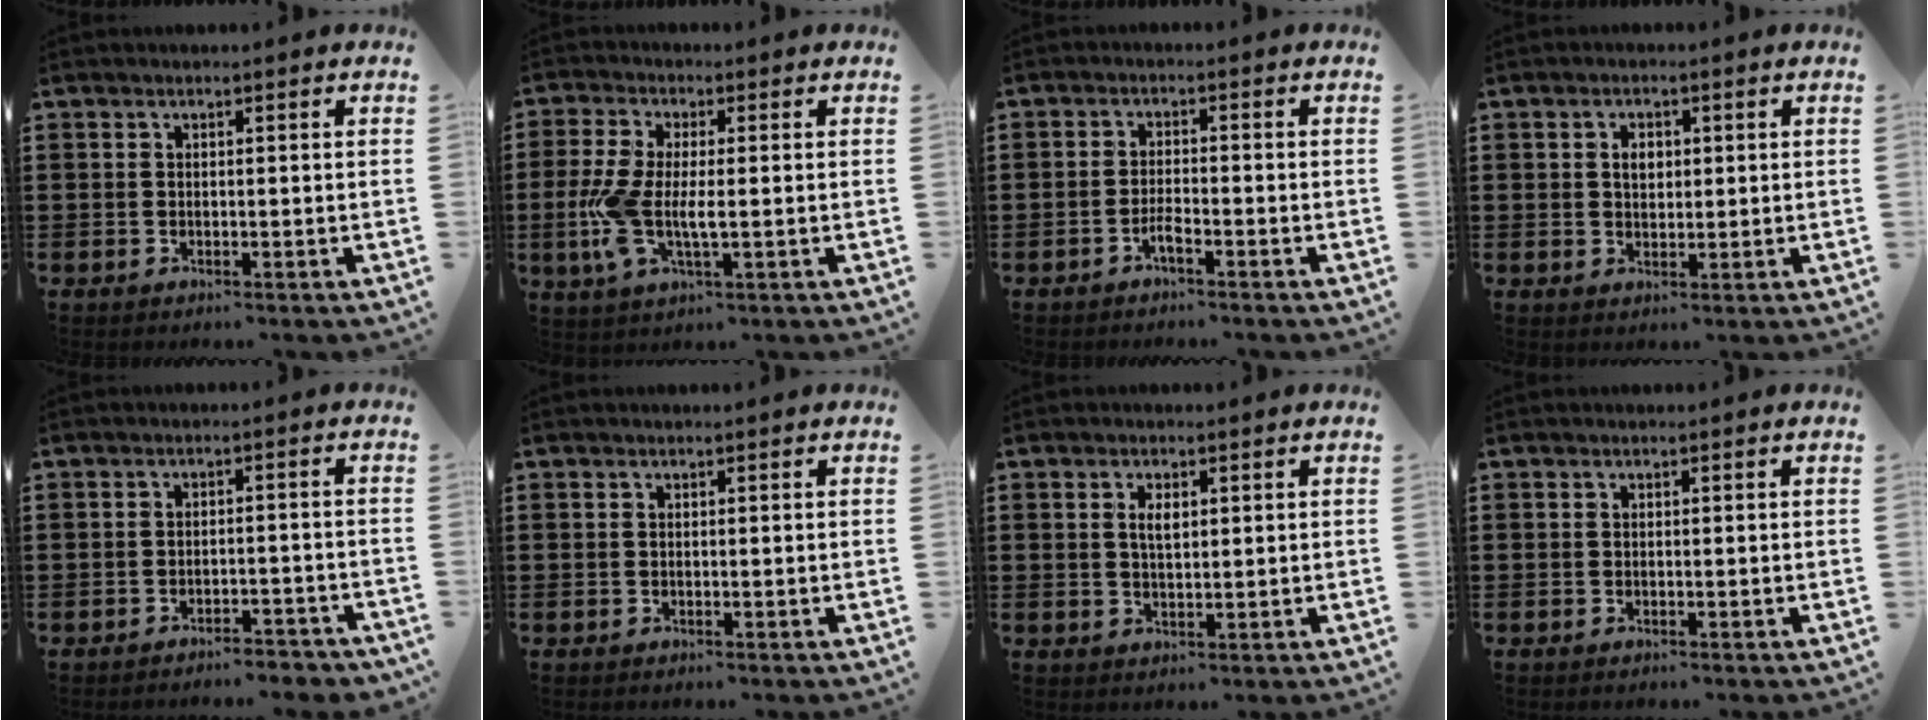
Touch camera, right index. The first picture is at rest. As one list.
[{"total": 7.2, "force": [-1.1, 2.9, 6.5], "torque": [-0.163, -0.013, -0.028]}, {"total": 2.1, "force": [-1.5, 0.3, 1.5], "torque": [-0.035, -0.002, -0.029]}, {"total": 2.4, "force": [0.4, 1.6, 1.7], "torque": [-0.038, 0.010, 0.007]}, {"total": 3.0, "force": [-2.9, 0.0, 0.5], "torque": [-0.013, -0.001, -0.061]}, {"total": 0.0}, {"total": 2.4, "force": [0.6, 1.0, 2.1], "torque": [-0.044, 0.006, 0.008]}, {"total": 0.0}]